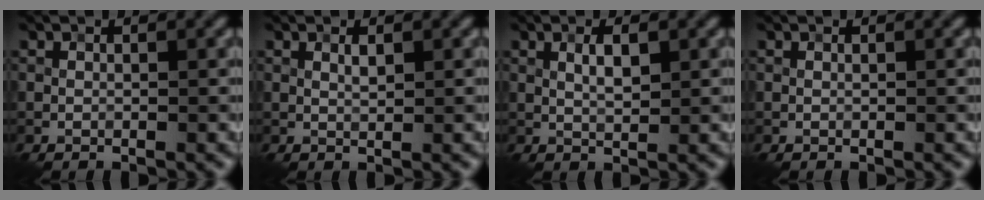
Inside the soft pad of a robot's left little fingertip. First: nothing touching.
{"total": 0.8, "force": [0.4, 0.2, 0.7], "torque": [-0.016, -0.001, 0.008]}
{"total": 1.9, "force": [0.6, 0.6, 1.7], "torque": [-0.034, 0.000, 0.011]}
{"total": 0.0}